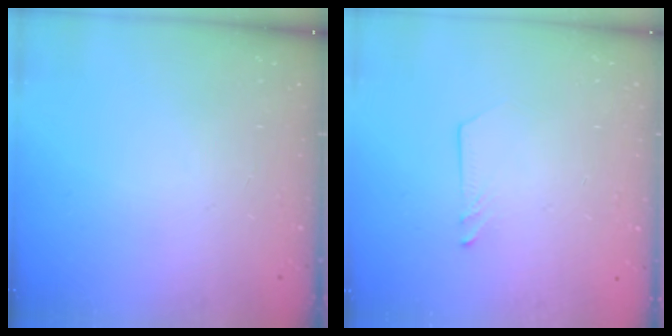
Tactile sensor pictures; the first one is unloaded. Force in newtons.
{"total": 1.2, "press": 1.2, "slide": 0.1}